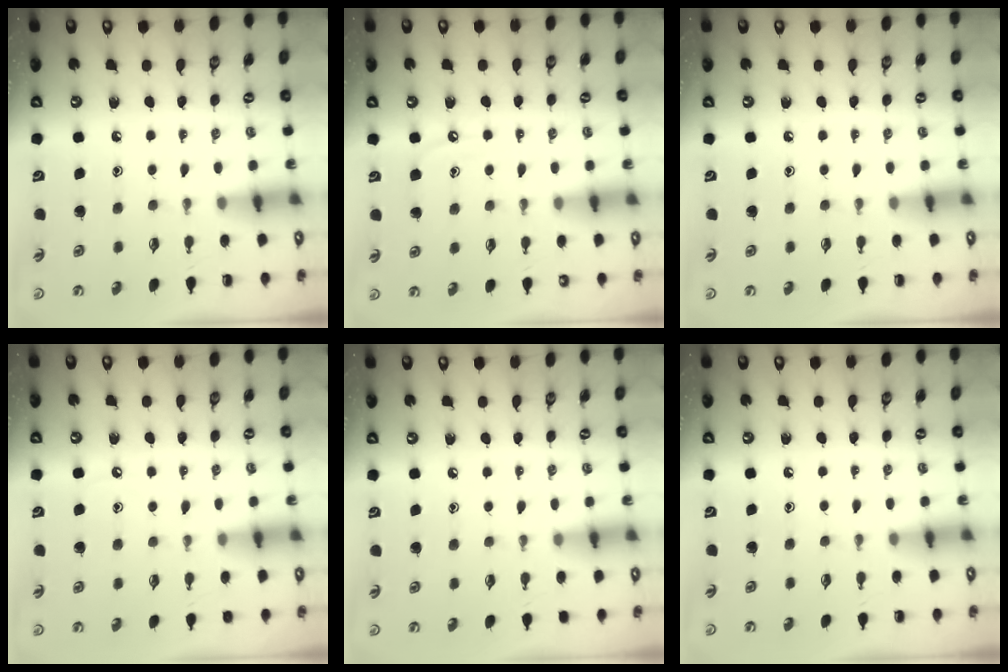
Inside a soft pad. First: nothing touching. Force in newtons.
{"total": 3.8, "press": 3.8, "slide": 0.6}
{"total": 0.0}
{"total": 5.3, "press": 5.2, "slide": 0.8}
{"total": 2.6, "press": 2.6, "slide": 0.3}
{"total": 0.0}